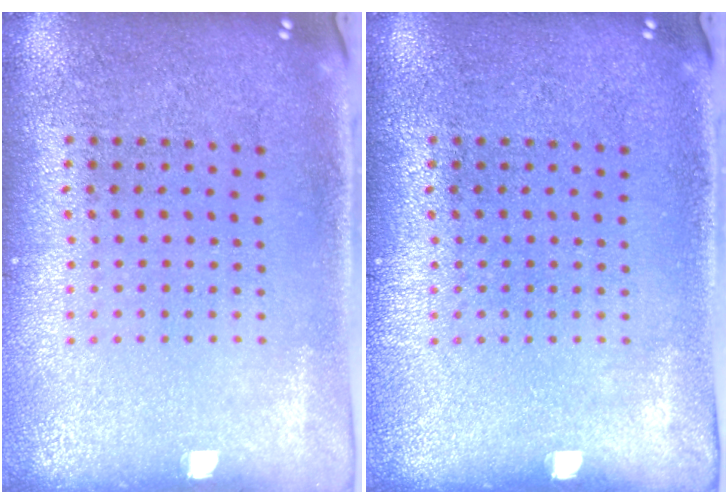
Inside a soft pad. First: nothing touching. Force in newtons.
{"total": 0.0}